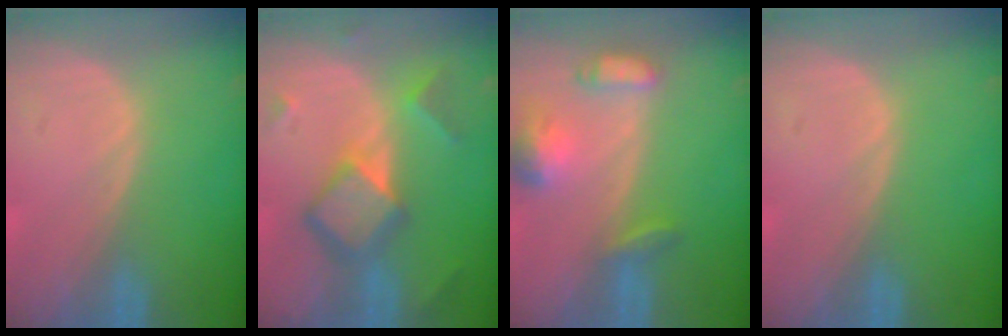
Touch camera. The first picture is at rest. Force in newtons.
{"total": 7.4, "press": 7.4, "slide": 0.5}
{"total": 6.8, "press": 6.4, "slide": 2.3}
{"total": 0.0}